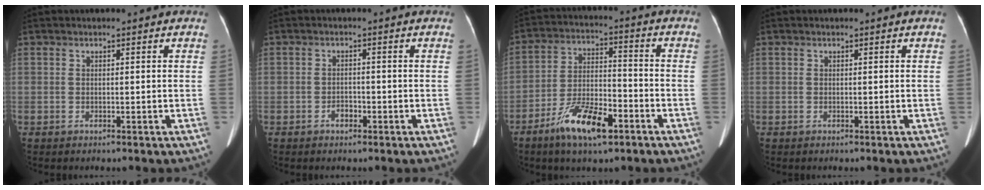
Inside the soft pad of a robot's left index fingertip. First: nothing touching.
{"total": 1.5, "force": [-0.9, 0.9, 0.7], "torque": [-0.010, 0.004, -0.014]}
{"total": 10.7, "force": [-6.3, 3.4, 8.0], "torque": [-0.156, -0.001, -0.111]}
{"total": 0.0}